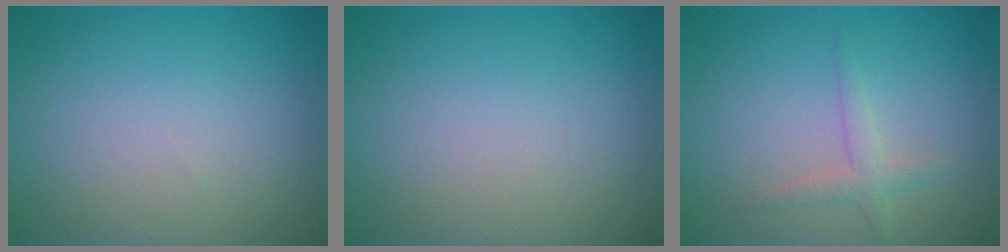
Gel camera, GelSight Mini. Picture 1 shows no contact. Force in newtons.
{"total": 0.0}
{"total": 1.6, "press": 1.6, "slide": 0.0}